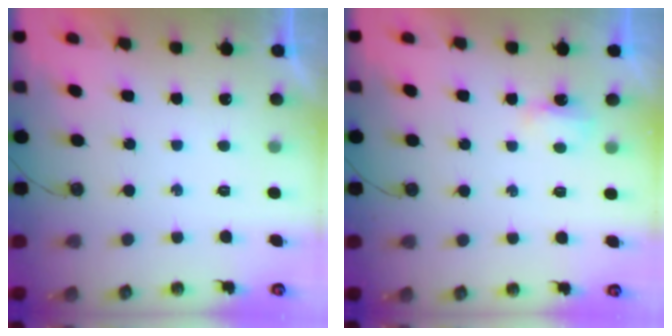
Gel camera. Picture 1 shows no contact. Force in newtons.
{"total": 3.1, "press": 3.0, "slide": 0.6}